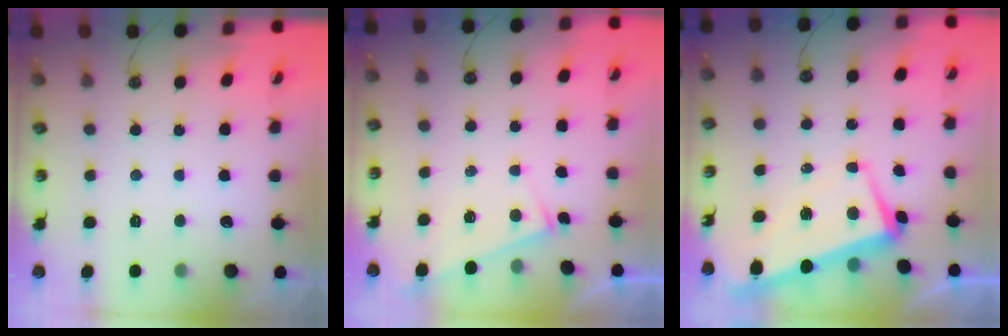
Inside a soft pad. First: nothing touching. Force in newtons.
{"total": 3.5, "press": 3.5, "slide": 0.1}
{"total": 1.7, "press": 0.9, "slide": 1.4}